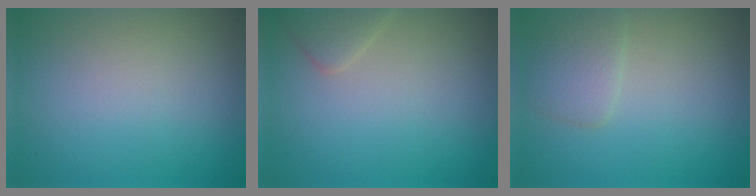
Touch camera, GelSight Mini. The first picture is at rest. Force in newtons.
{"total": 1.7, "press": 1.7, "slide": 0.1}
{"total": 2.2, "press": 2.2, "slide": 0.1}